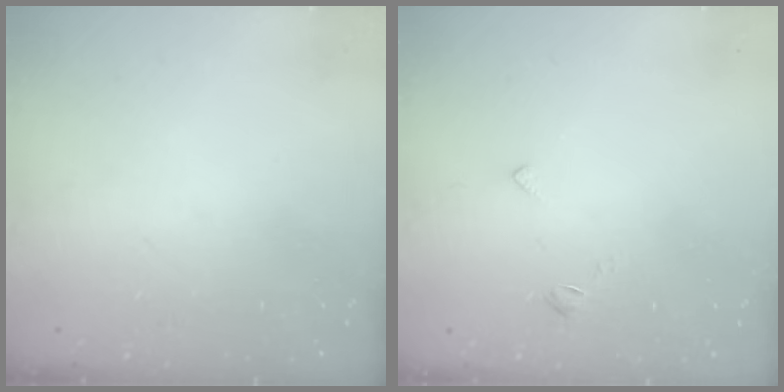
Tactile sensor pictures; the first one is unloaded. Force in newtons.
{"total": 2.2, "press": 2.2, "slide": 0.5}